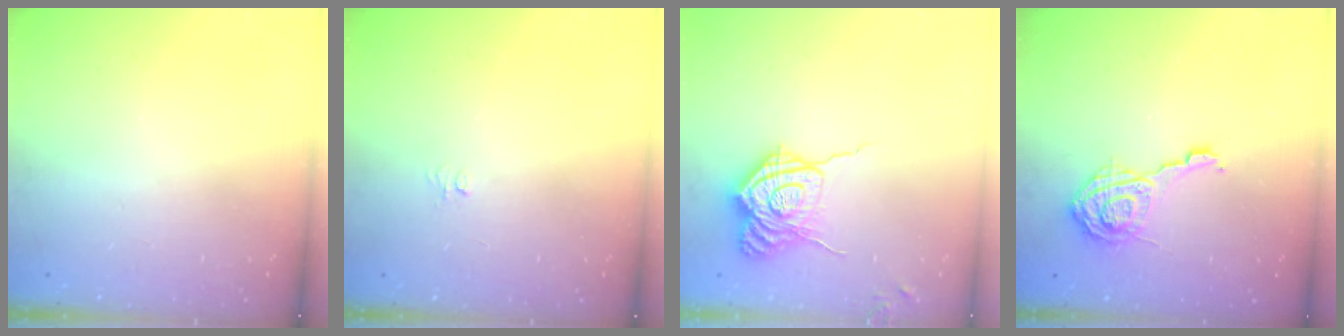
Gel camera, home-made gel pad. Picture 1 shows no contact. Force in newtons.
{"total": 3.1, "press": 3.0, "slide": 0.3}
{"total": 16.2, "press": 16.2, "slide": 0.5}
{"total": 11.2, "press": 11.2, "slide": 1.3}